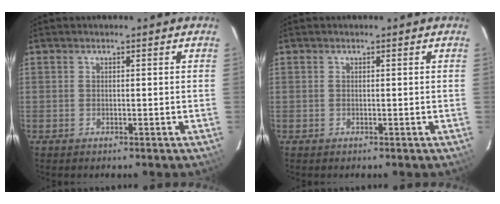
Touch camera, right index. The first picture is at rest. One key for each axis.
{"total": 0.0}